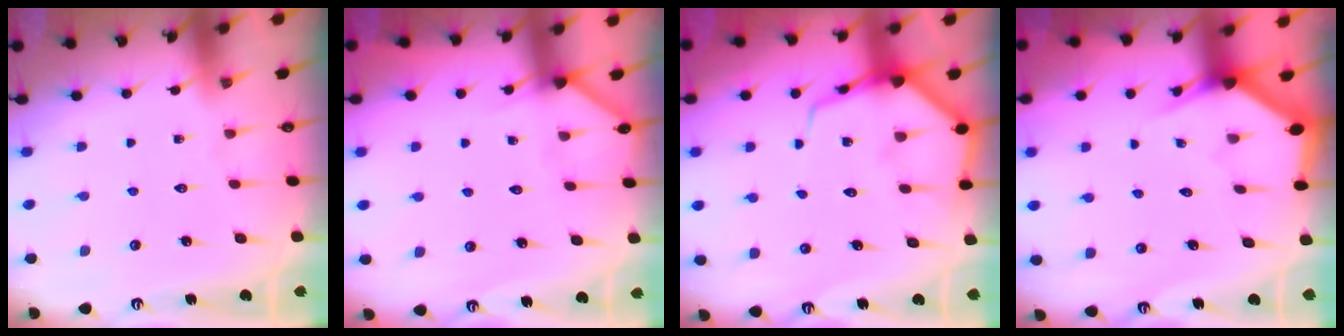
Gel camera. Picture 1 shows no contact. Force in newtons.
{"total": 3.7, "press": 3.7, "slide": 0.5}
{"total": 7.5, "press": 7.5, "slide": 0.9}
{"total": 2.7, "press": 2.7, "slide": 0.1}